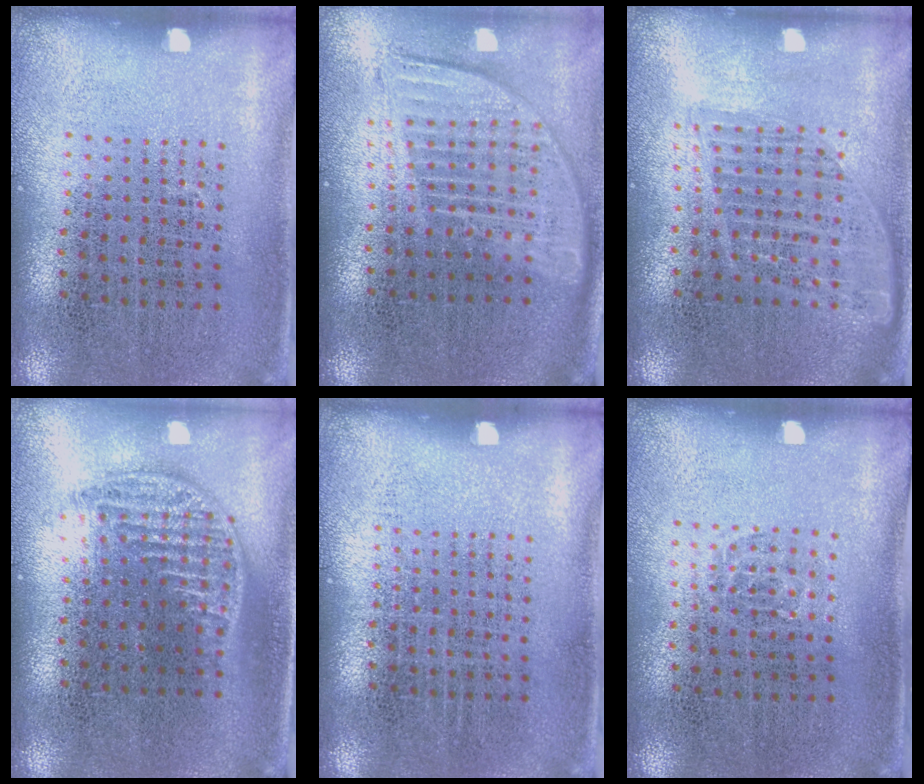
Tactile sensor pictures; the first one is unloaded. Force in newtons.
{"total": 1.8, "press": 1.5, "slide": 1.0}
{"total": 1.6, "press": 1.4, "slide": 0.7}
{"total": 1.3, "press": 1.1, "slide": 0.5}
{"total": 0.0}
{"total": 0.5, "press": 0.4, "slide": 0.3}